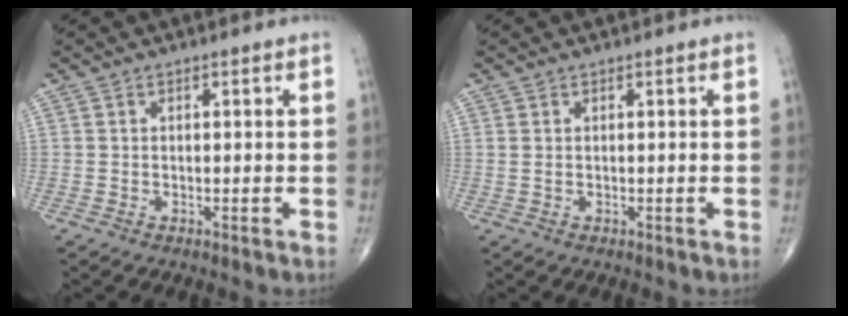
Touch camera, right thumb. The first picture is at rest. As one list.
[{"total": 0.7, "force": [0.2, 0.3, 0.6], "torque": [-0.021, 0.006, 0.008]}]